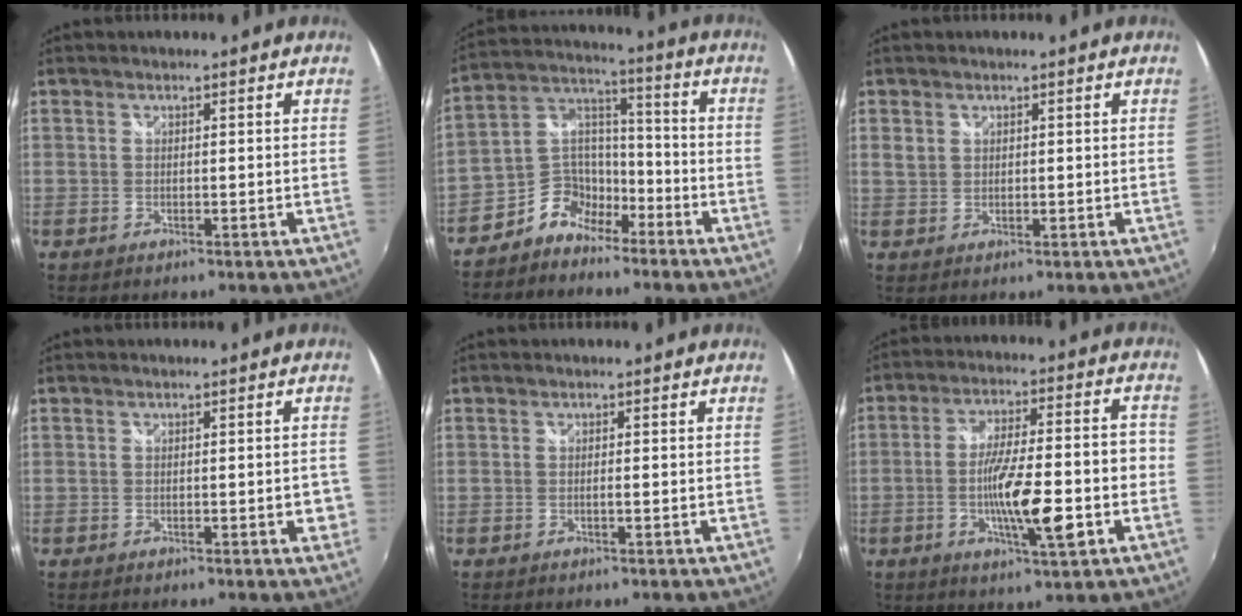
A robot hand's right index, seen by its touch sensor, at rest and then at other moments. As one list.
[{"total": 7.5, "force": [-5.4, 4.9, 1.7], "torque": [-0.039, 0.033, -0.111]}, {"total": 1.8, "force": [0.7, 1.5, 0.6], "torque": [-0.009, 0.001, 0.014]}, {"total": 2.4, "force": [-0.8, 1.0, 2.1], "torque": [-0.023, 0.003, -0.008]}, {"total": 0.6, "force": [-0.2, -0.1, 0.5], "torque": [-0.006, 0.002, -0.005]}, {"total": 13.8, "force": [-4.4, 2.3, 12.9], "torque": [-0.223, -0.017, -0.068]}]